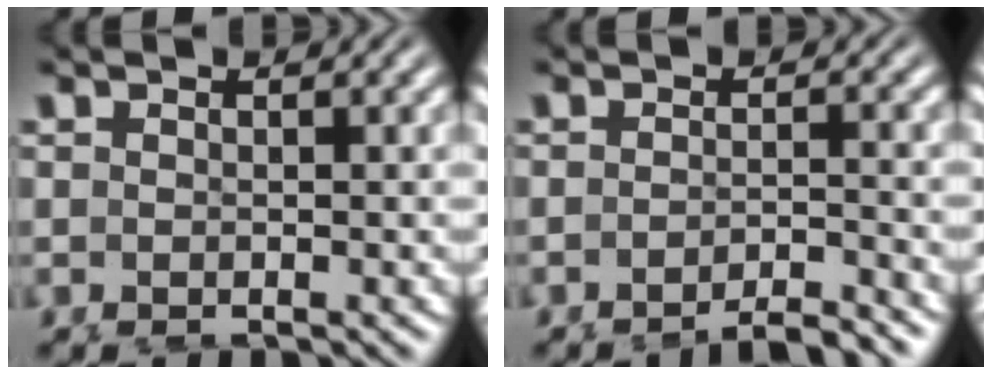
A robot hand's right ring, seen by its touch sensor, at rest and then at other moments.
{"total": 3.3, "force": [-3.1, -0.2, 0.9], "torque": [-0.007, -0.004, -0.052]}